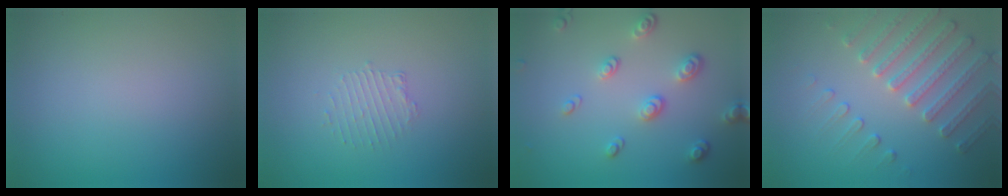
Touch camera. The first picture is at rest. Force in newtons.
{"total": 1.3, "press": 0.7, "slide": 1.1}
{"total": 3.3, "press": 2.6, "slide": 2.0}
{"total": 3.7, "press": 3.7, "slide": 0.3}